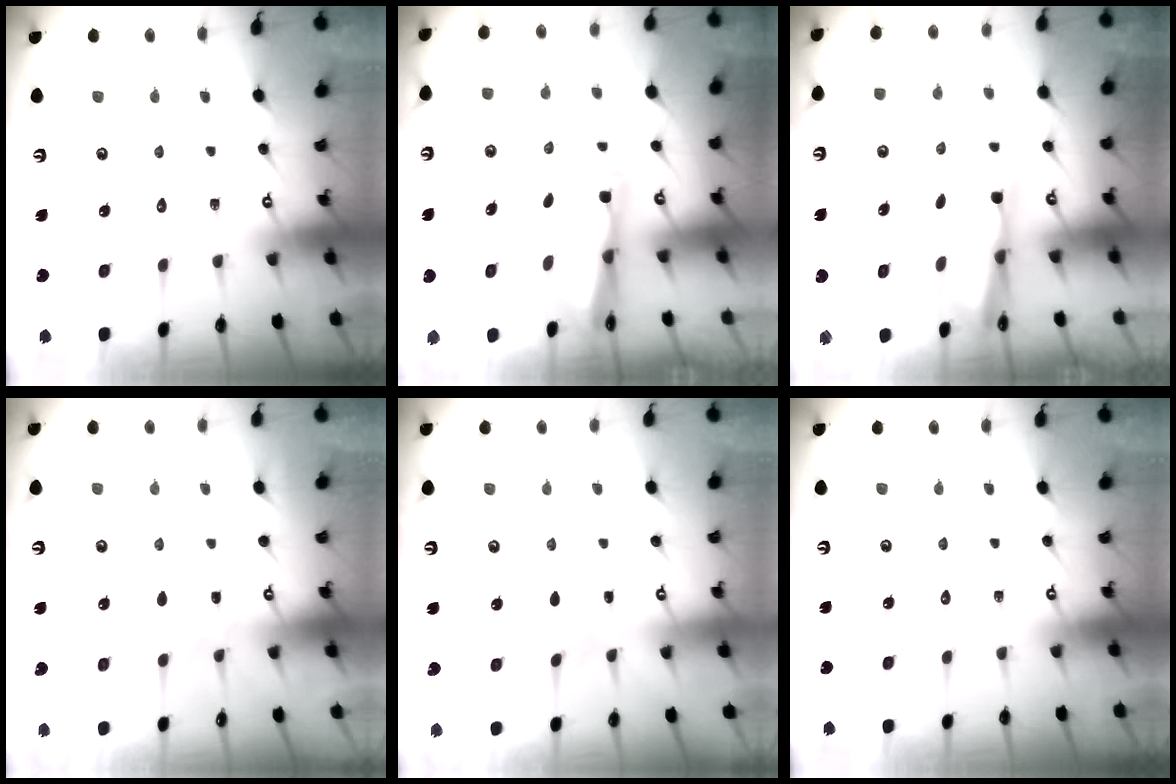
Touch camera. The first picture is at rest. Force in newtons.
{"total": 2.6, "press": 2.6, "slide": 0.4}
{"total": 2.9, "press": 2.9, "slide": 0.5}
{"total": 2.9, "press": 2.9, "slide": 0.3}
{"total": 3.3, "press": 3.3, "slide": 0.0}
{"total": 0.0}